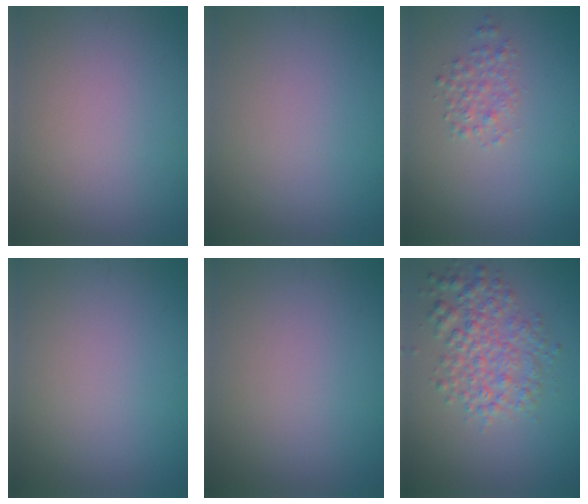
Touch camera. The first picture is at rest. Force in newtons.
{"total": 0.0}
{"total": 1.6, "press": 1.6, "slide": 0.0}
{"total": 0.0}
{"total": 0.0}
{"total": 4.3, "press": 4.3, "slide": 0.1}